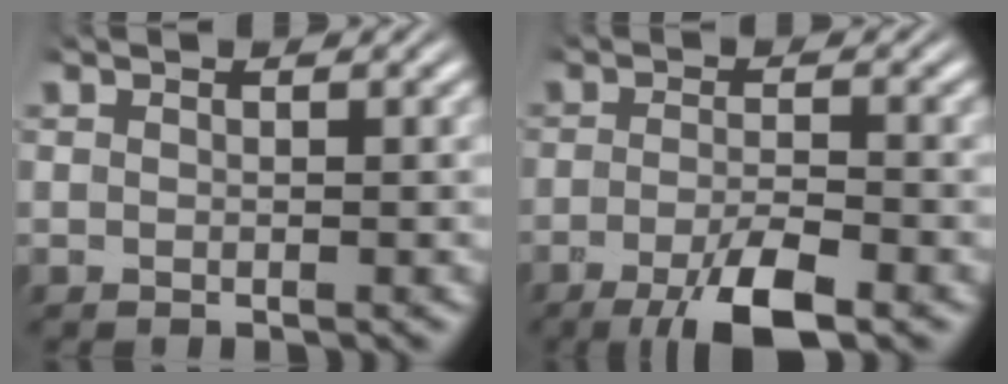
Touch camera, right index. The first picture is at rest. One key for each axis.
{"total": 5.6, "fx": -3.2, "fy": 1.9, "fz": 4.2, "tx": -0.071, "ty": -0.015, "tz": -0.051}